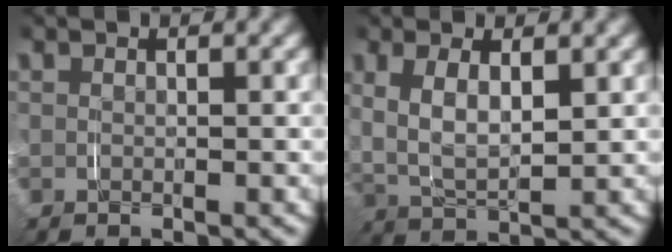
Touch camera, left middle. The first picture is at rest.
{"total": 5.3, "force": [0.8, 3.3, 4.1], "torque": [-0.099, -0.008, 0.020]}